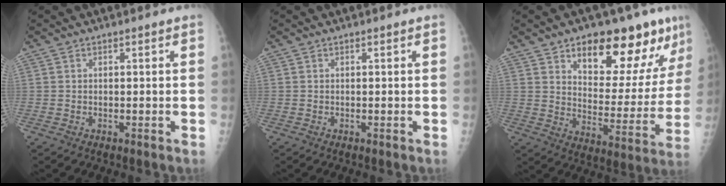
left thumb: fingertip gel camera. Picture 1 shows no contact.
{"total": 0.0}
{"total": 20.6, "force": [12.3, 8.7, 14.0], "torque": [-0.137, -0.059, 0.183]}